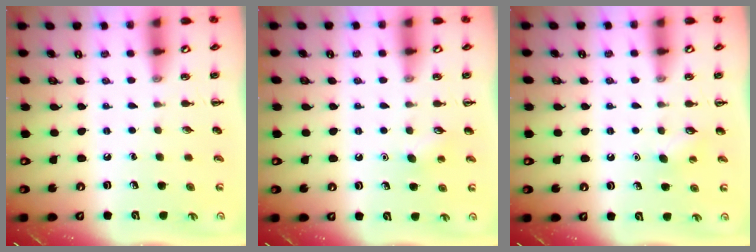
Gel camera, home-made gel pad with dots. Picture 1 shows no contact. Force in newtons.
{"total": 3.4, "press": 3.3, "slide": 0.7}
{"total": 2.9, "press": 2.8, "slide": 0.7}